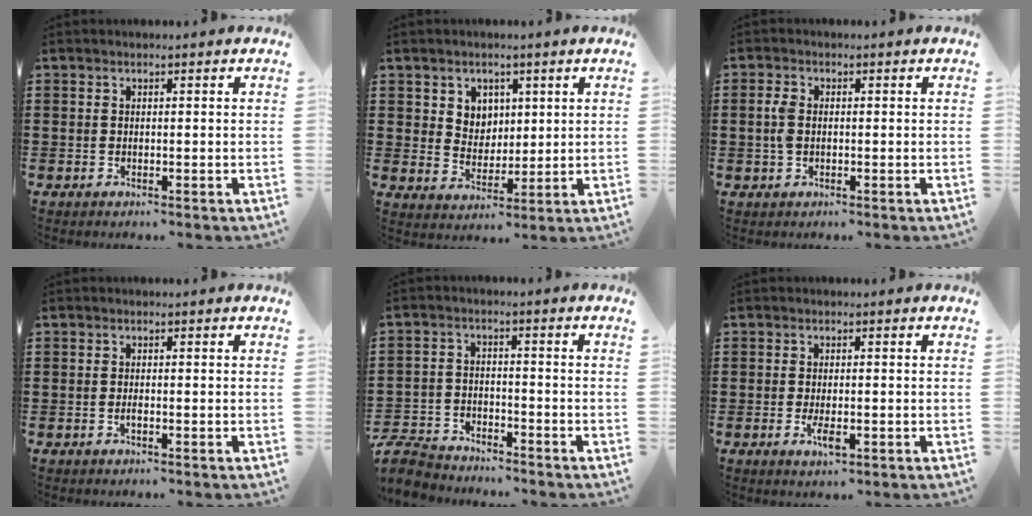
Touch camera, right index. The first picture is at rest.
{"total": 4.7, "force": [2.4, 4.0, 0.6], "torque": [-0.025, 0.006, 0.042]}
{"total": 2.8, "force": [0.1, 1.7, 2.2], "torque": [-0.061, 0.001, -0.004]}
{"total": 0.7, "force": [-0.3, 0.2, 0.7], "torque": [-0.012, -0.005, -0.004]}
{"total": 4.9, "force": [-4.8, 1.1, 0.6], "torque": [-0.032, 0.000, -0.102]}
{"total": 2.7, "force": [-0.8, 0.9, 2.4], "torque": [-0.057, -0.007, -0.019]}